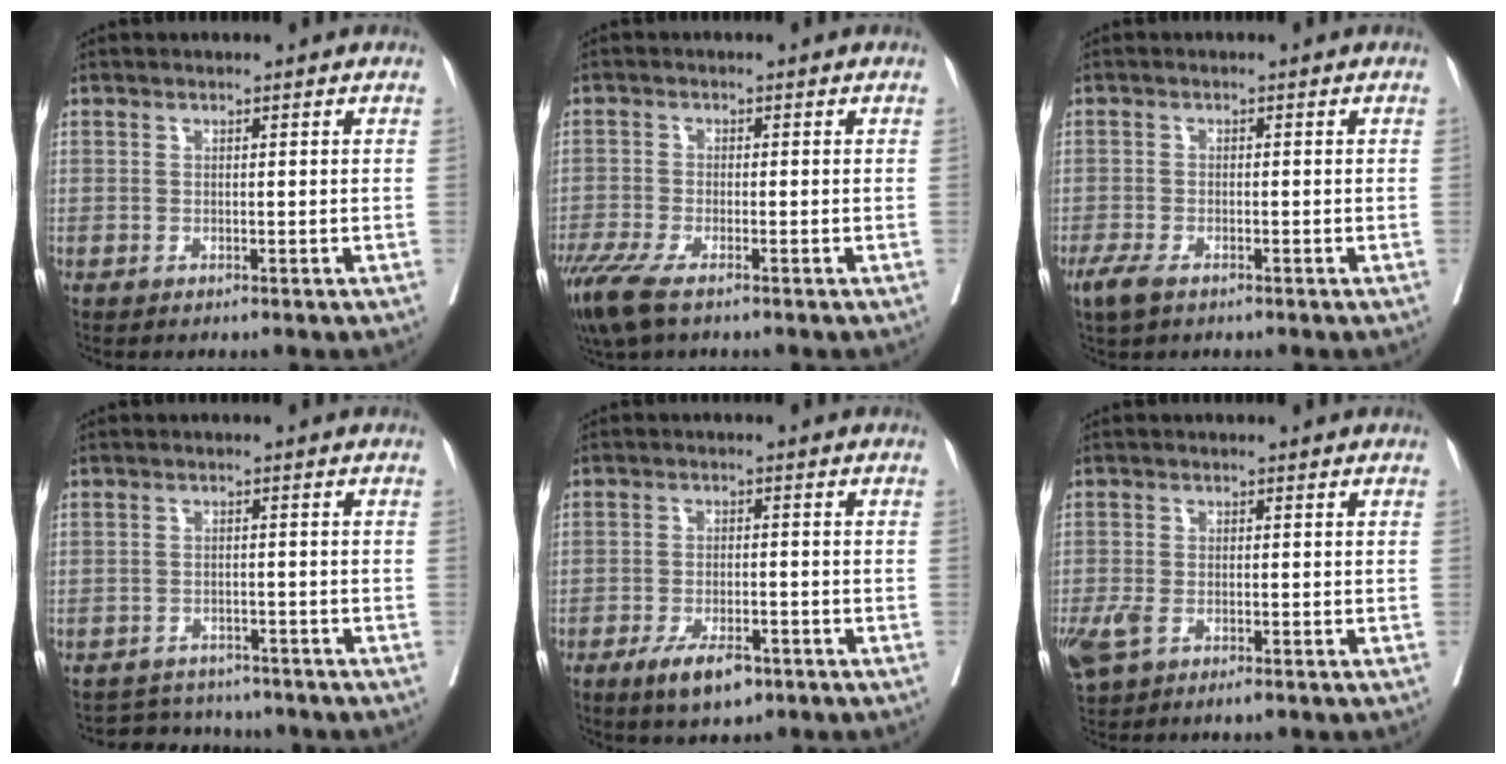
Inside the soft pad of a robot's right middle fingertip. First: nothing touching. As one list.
[{"total": 6.1, "force": [-4.2, 1.3, 4.2], "torque": [-0.081, -0.017, -0.077]}, {"total": 3.2, "force": [-2.0, 1.3, 2.2], "torque": [-0.047, -0.006, -0.034]}, {"total": 6.4, "force": [-6.0, 2.2, 0.6], "torque": [-0.001, 0.010, -0.078]}, {"total": 6.0, "force": [-3.7, 2.3, 4.2], "torque": [-0.075, -0.005, -0.054]}, {"total": 5.9, "force": [-2.8, 2.9, 4.3], "torque": [-0.096, -0.010, -0.046]}]